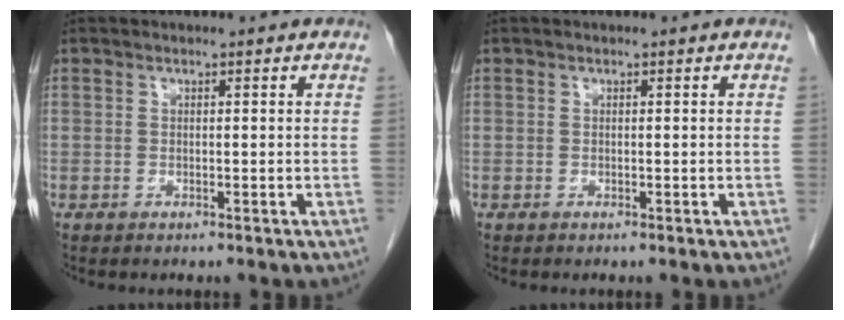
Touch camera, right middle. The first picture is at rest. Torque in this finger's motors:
{"motor_torque": [-0.16, 0.14, 0.03, -0.01]}